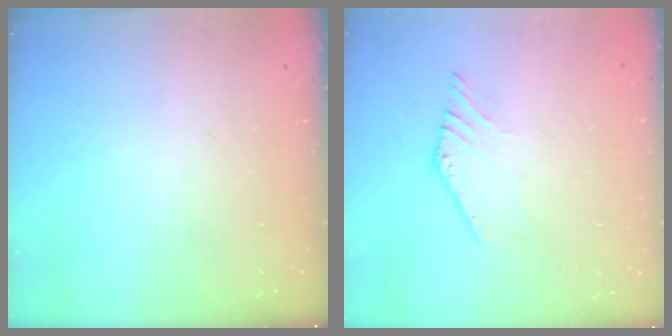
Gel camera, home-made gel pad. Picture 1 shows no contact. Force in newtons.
{"total": 2.1, "press": 2.1, "slide": 0.2}